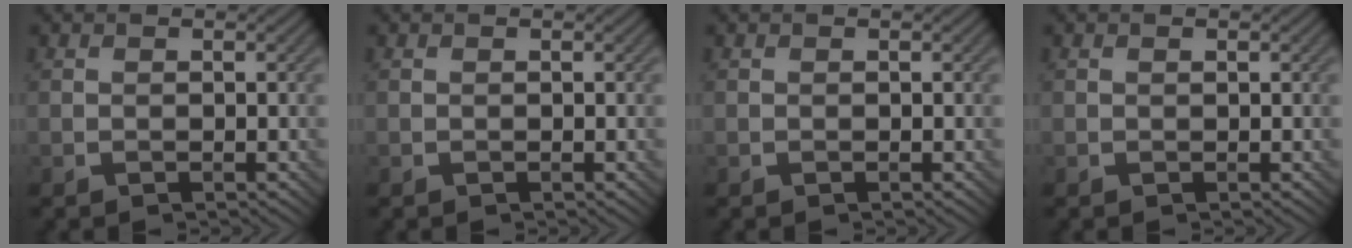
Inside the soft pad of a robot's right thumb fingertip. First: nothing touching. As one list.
[{"total": 0.0}, {"total": 0.0}, {"total": 0.0}]